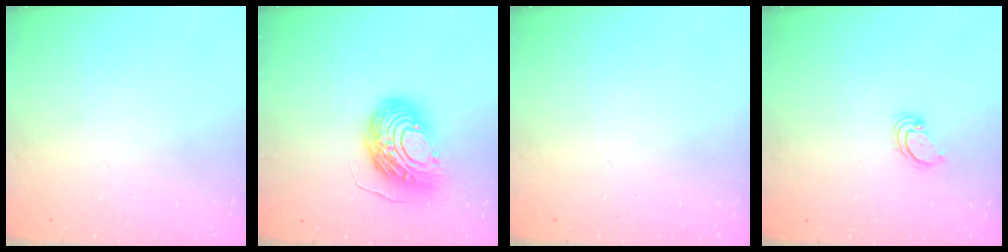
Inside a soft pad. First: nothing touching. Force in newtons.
{"total": 15.7, "press": 15.7, "slide": 1.3}
{"total": 0.0}
{"total": 2.2, "press": 2.2, "slide": 0.3}